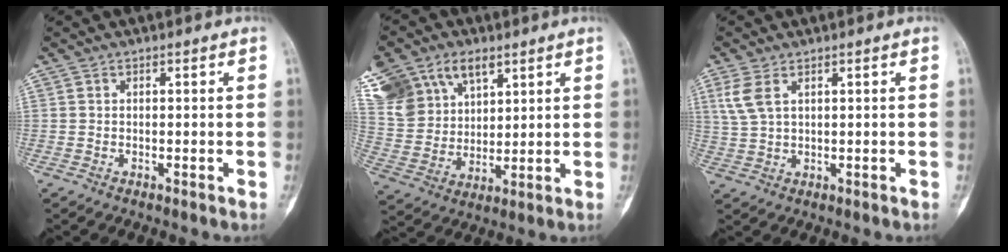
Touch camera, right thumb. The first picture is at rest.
{"total": 21.7, "force": [11.6, 14.7, 10.9], "torque": [-0.251, 0.021, 0.236]}
{"total": 4.5, "force": [2.0, 2.2, 3.4], "torque": [-0.086, 0.003, 0.051]}